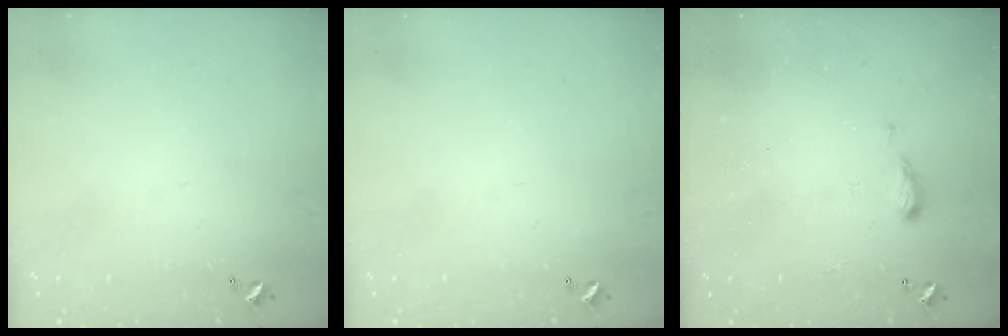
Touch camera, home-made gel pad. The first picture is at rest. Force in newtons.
{"total": 0.0}
{"total": 4.6, "press": 4.5, "slide": 0.7}